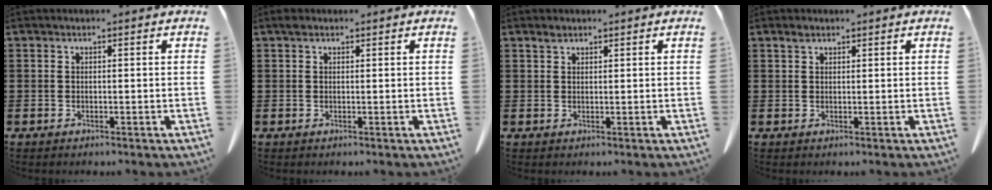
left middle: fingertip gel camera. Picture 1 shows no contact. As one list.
[{"total": 0.9, "force": [0.5, 0.5, 0.5], "torque": [-0.013, 0.004, 0.008]}, {"total": 1.0, "force": [0.8, 0.5, 0.4], "torque": [-0.010, 0.003, 0.016]}, {"total": 1.0, "force": [0.8, 0.5, 0.4], "torque": [-0.010, 0.003, 0.015]}]